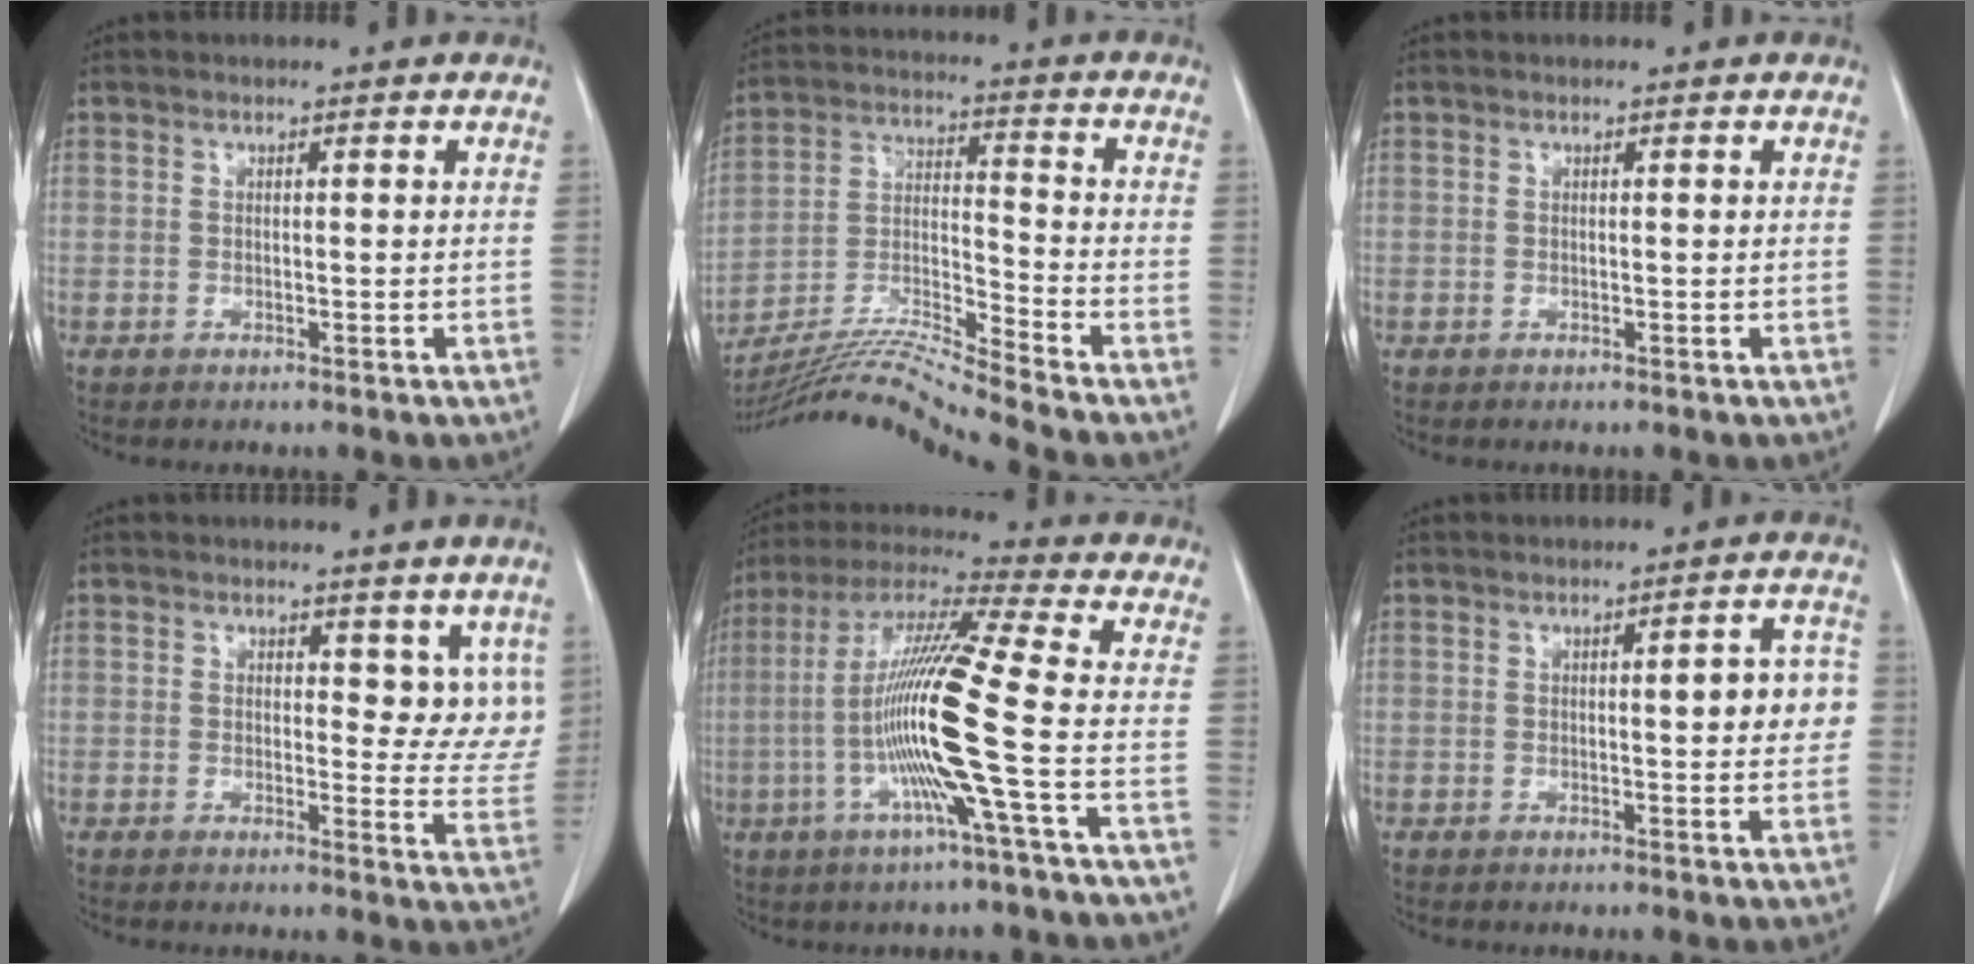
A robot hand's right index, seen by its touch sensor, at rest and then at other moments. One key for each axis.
{"total": 14.0, "fx": -12.9, "fy": -3.2, "fz": 4.5, "tx": -0.084, "ty": 0.000, "tz": -0.238}
{"total": 0.0}
{"total": 5.8, "fx": 3.7, "fy": 3.2, "fz": 3.1, "tx": -0.016, "ty": -0.020, "tz": 0.036}
{"total": 15.4, "fx": -3.2, "fy": -1.6, "fz": 14.9, "tx": -0.294, "ty": -0.005, "tz": -0.076}
{"total": 5.1, "fx": 0.3, "fy": 1.3, "fz": 4.9, "tx": -0.058, "ty": 0.012, "tz": 0.002}